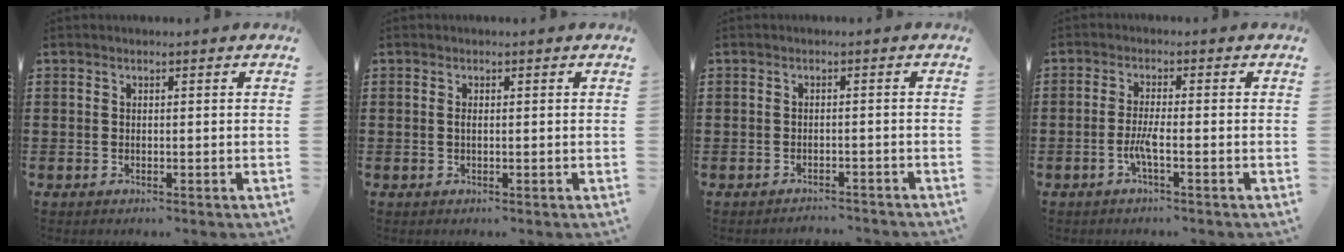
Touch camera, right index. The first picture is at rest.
{"total": 0.6, "force": [0.0, 0.1, 0.6], "torque": [-0.014, -0.003, 0.001]}
{"total": 1.6, "force": [-1.6, 0.1, -0.1], "torque": [-0.005, 0.001, -0.035]}
{"total": 2.9, "force": [-1.4, 0.2, 2.5], "torque": [-0.059, -0.005, -0.030]}